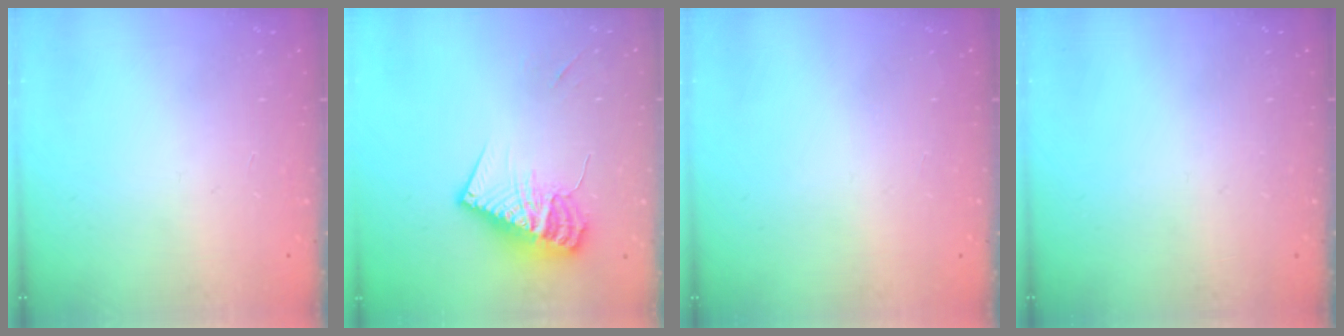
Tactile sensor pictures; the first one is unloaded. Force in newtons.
{"total": 13.9, "press": 13.8, "slide": 1.4}
{"total": 0.0}
{"total": 0.0}